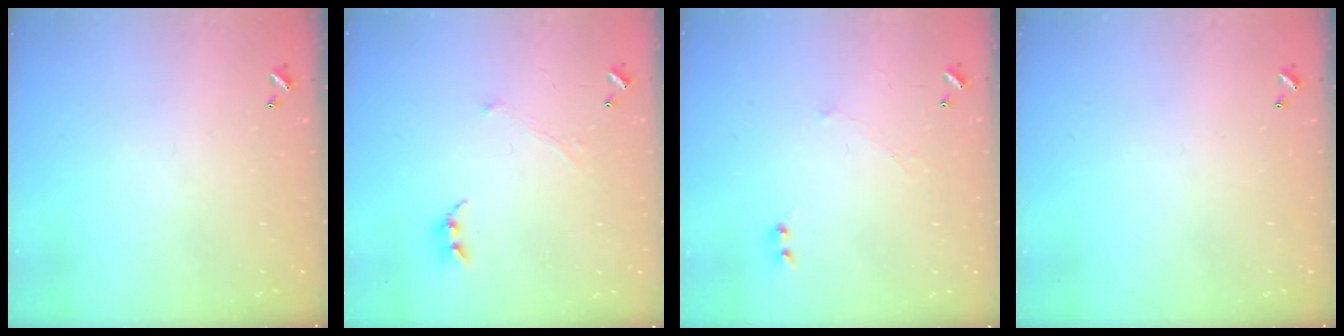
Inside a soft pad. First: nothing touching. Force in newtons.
{"total": 0.7, "press": 0.0, "slide": 0.7}
{"total": 0.9, "press": 0.3, "slide": 0.8}
{"total": 0.0}